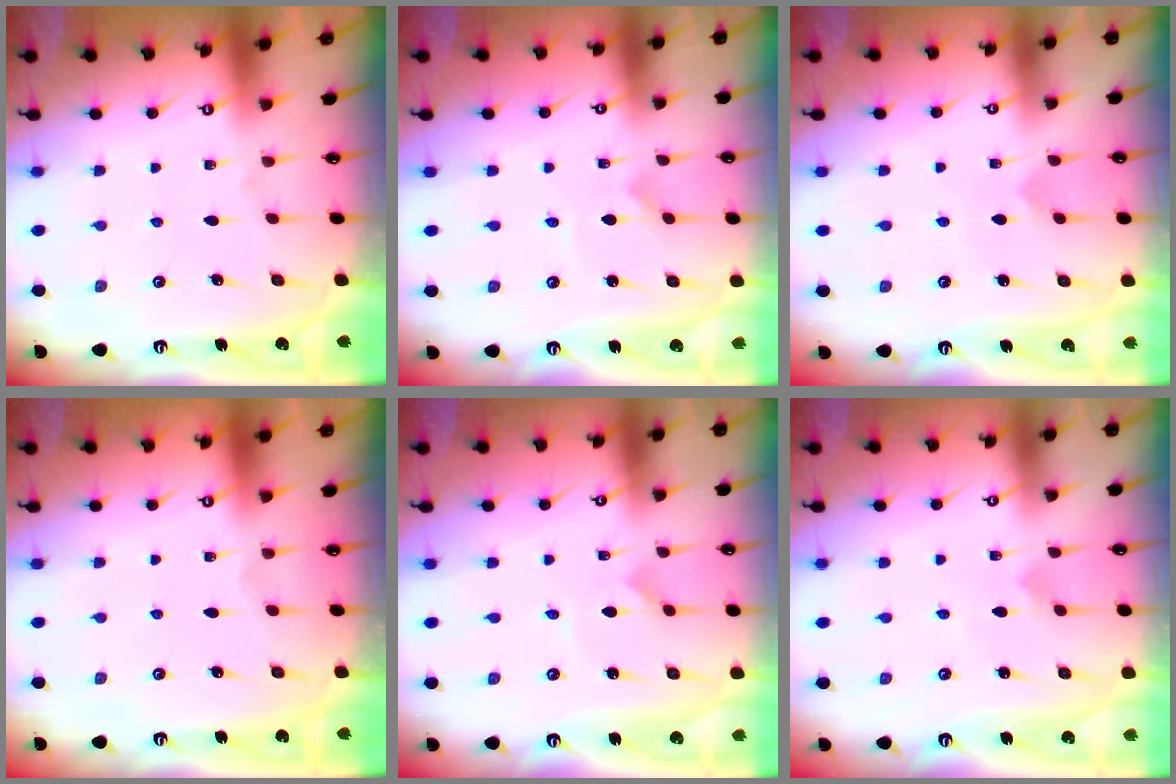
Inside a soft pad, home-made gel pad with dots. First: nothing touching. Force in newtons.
{"total": 0.6, "press": 0.5, "slide": 0.1}
{"total": 2.3, "press": 2.3, "slide": 0.2}
{"total": 0.0}
{"total": 0.0}
{"total": 2.2, "press": 2.2, "slide": 0.1}